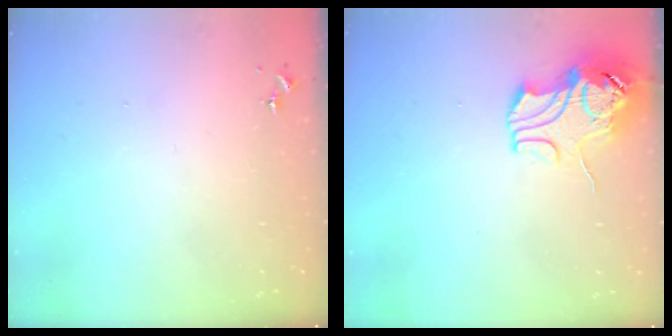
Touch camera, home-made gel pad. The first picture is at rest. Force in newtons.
{"total": 11.2, "press": 11.0, "slide": 1.7}